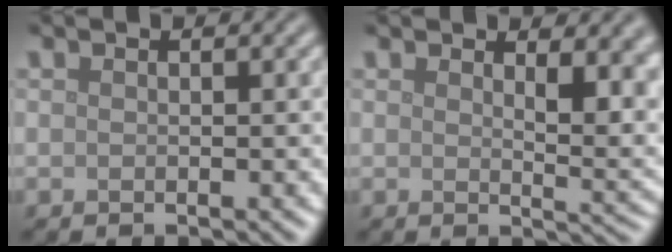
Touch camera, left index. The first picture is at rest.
{"total": 5.0, "force": [2.2, 2.1, 4.0], "torque": [-0.050, -0.011, 0.039]}